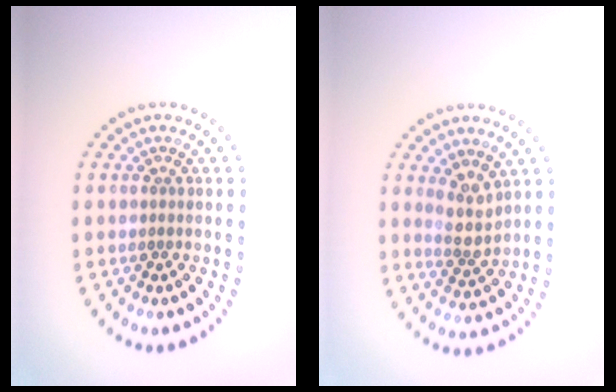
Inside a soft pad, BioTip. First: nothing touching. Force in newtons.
{"total": 2.3, "press": 1.9, "slide": 1.3}